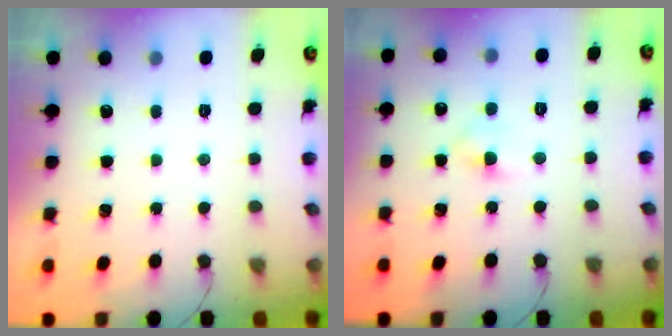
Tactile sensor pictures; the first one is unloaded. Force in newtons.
{"total": 3.9, "press": 3.7, "slide": 1.2}